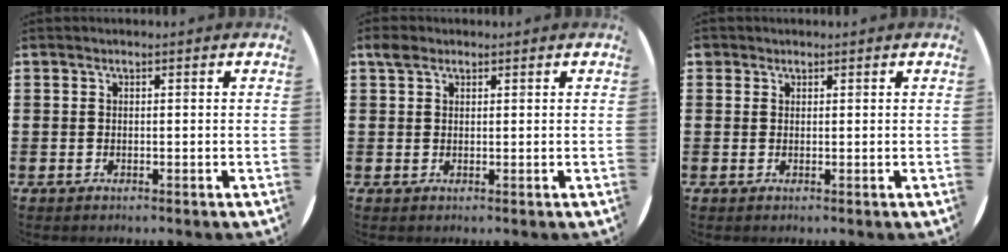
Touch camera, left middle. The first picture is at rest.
{"total": 1.7, "force": [1.3, 1.0, 0.5], "torque": [-0.003, 0.002, 0.022]}
{"total": 0.7, "force": [0.6, 0.4, -0.1], "torque": [0.000, 0.003, 0.011]}